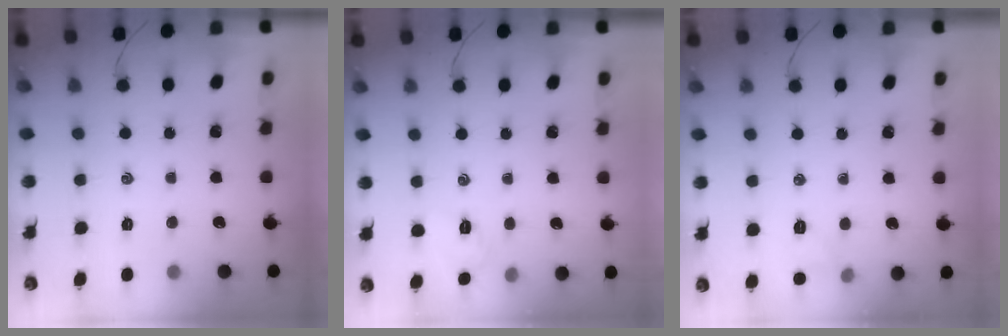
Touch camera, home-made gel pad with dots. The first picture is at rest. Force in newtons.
{"total": 3.2, "press": 3.1, "slide": 1.0}
{"total": 5.7, "press": 5.5, "slide": 1.6}